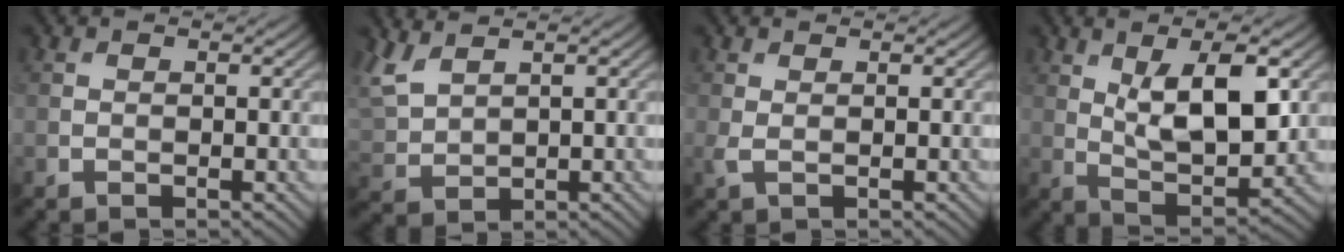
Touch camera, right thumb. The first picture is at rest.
{"total": 4.9, "force": [3.5, 1.9, 2.9], "torque": [-0.089, 0.009, 0.076]}
{"total": 1.1, "force": [0.4, 0.2, 1.0], "torque": [-0.029, 0.004, 0.008]}
{"total": 10.1, "force": [2.9, 4.0, 8.8], "torque": [-0.157, -0.003, 0.051]}